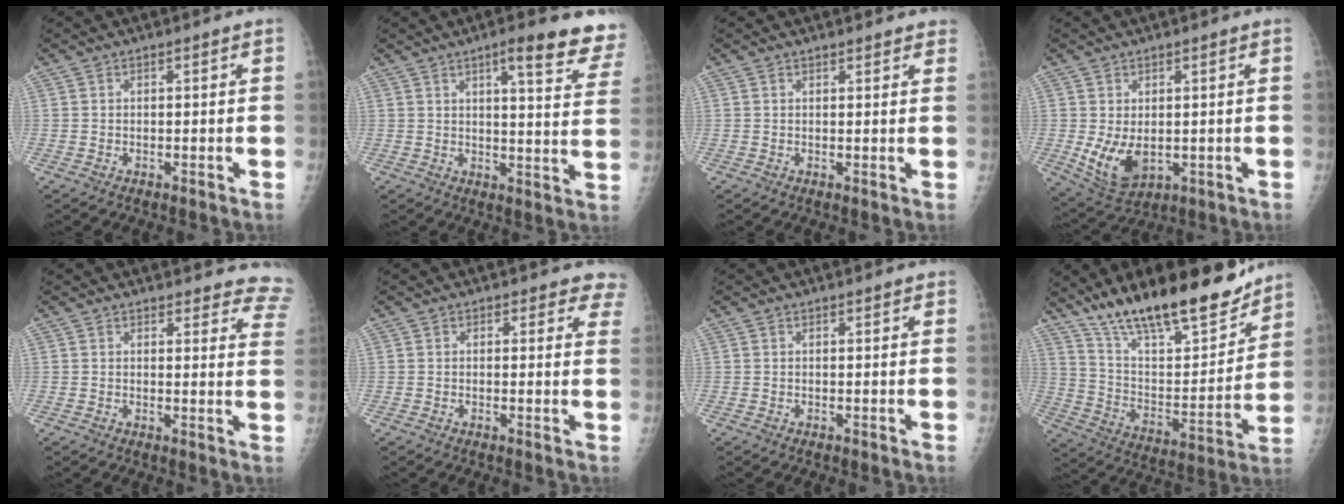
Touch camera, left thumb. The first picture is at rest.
{"total": 14.5, "force": [10.2, 2.9, 9.9], "torque": [-0.093, -0.046, 0.114]}
{"total": 3.4, "force": [3.1, 1.0, 1.0], "torque": [0.008, -0.007, 0.028]}
{"total": 7.6, "force": [-0.2, 4.6, 6.0], "torque": [-0.098, -0.017, 0.016]}
{"total": 12.2, "force": [11.6, 3.2, 1.7], "torque": [0.037, -0.079, 0.093]}
{"total": 5.6, "force": [4.9, 2.4, 0.7], "torque": [0.042, -0.018, 0.032]}
{"total": 1.3, "force": [1.2, 0.3, 0.5], "torque": [-0.002, -0.001, 0.016]}
{"total": 25.1, "force": [19.6, 6.6, 14.1], "torque": [-0.197, -0.088, 0.328]}